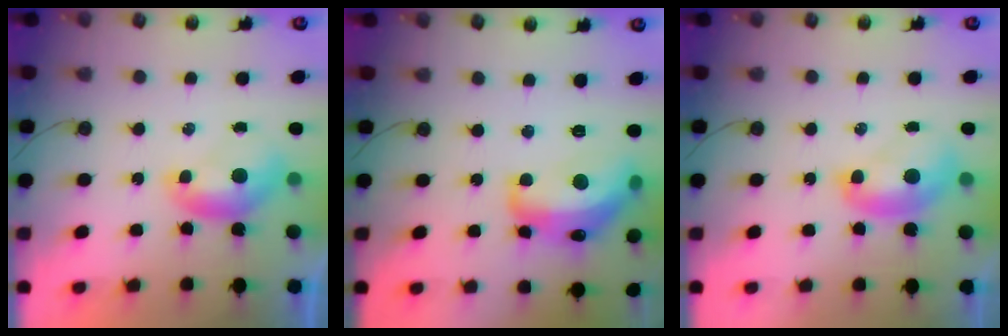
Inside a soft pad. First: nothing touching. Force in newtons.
{"total": 12.7, "press": 12.7, "slide": 1.0}
{"total": 1.8, "press": 1.8, "slide": 0.0}